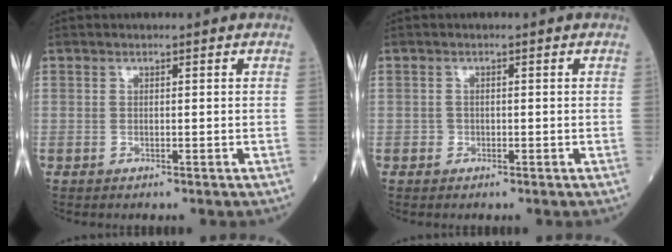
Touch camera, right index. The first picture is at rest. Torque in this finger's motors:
{"motor_torque": [0.06, 0.01, 0.03, 0.01]}